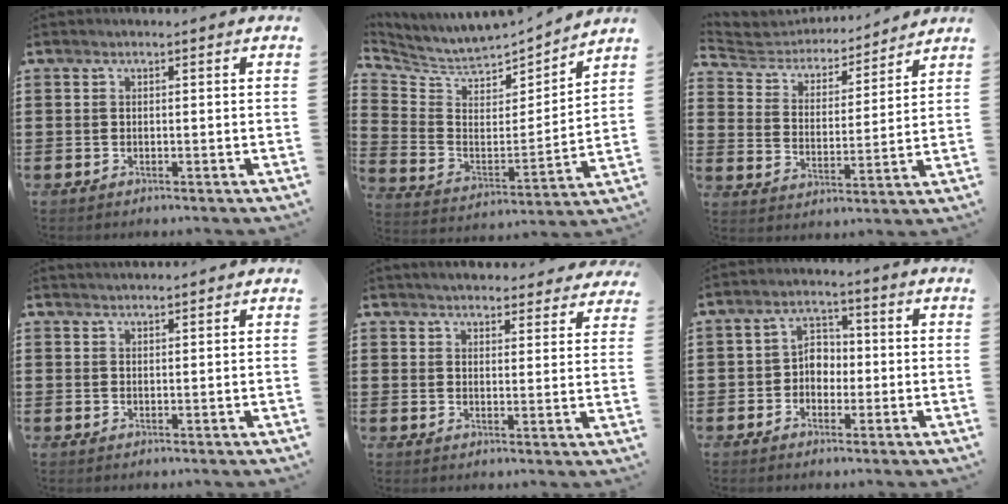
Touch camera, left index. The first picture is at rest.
{"total": 5.3, "force": [5.0, 1.7, 0.5], "torque": [-0.048, -0.046, 0.081]}
{"total": 4.2, "force": [4.1, 1.0, 0.2], "torque": [-0.033, -0.033, 0.064]}
{"total": 1.1, "force": [1.1, 0.0, 0.0], "torque": [-0.004, -0.001, 0.023]}
{"total": 4.0, "force": [3.9, 0.2, 0.6], "torque": [-0.017, -0.019, 0.069]}
{"total": 4.1, "force": [-0.9, 3.3, 2.3], "torque": [-0.044, 0.008, -0.024]}